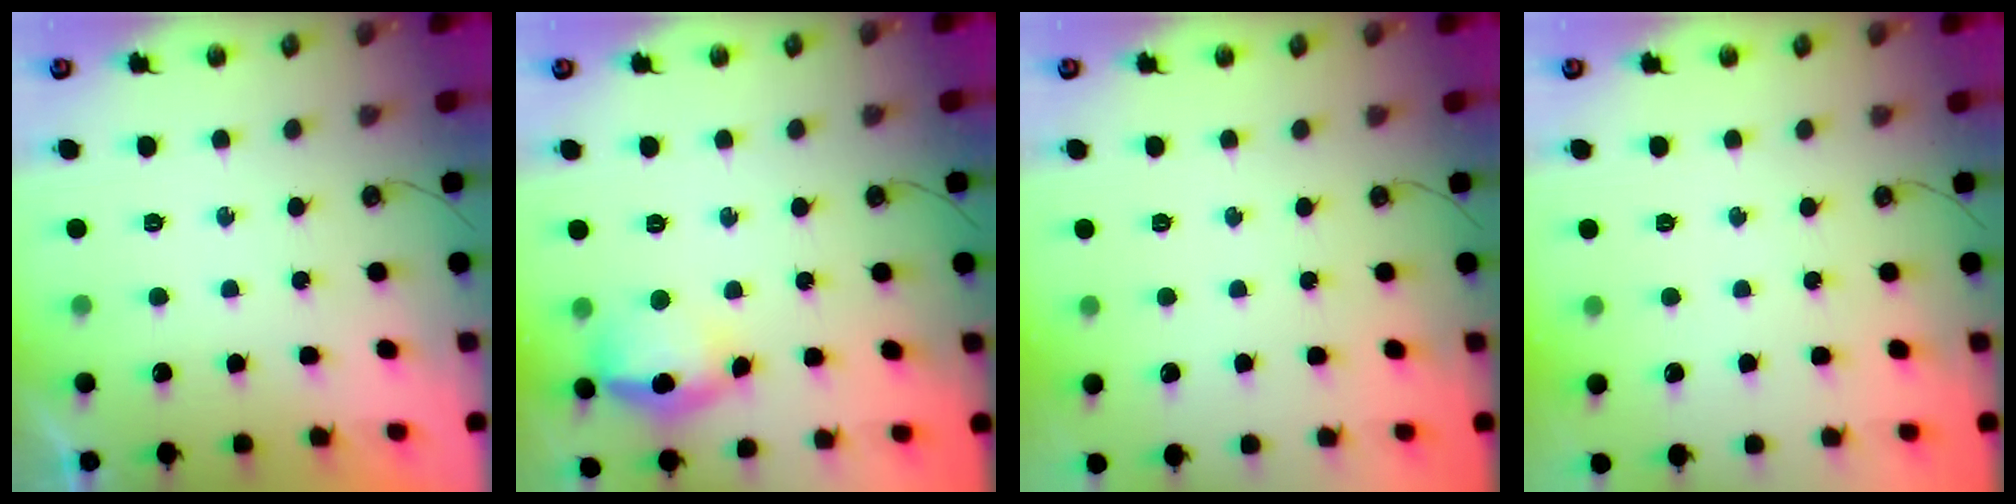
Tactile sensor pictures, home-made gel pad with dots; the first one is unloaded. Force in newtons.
{"total": 15.2, "press": 14.2, "slide": 5.5}
{"total": 0.0}
{"total": 0.0}